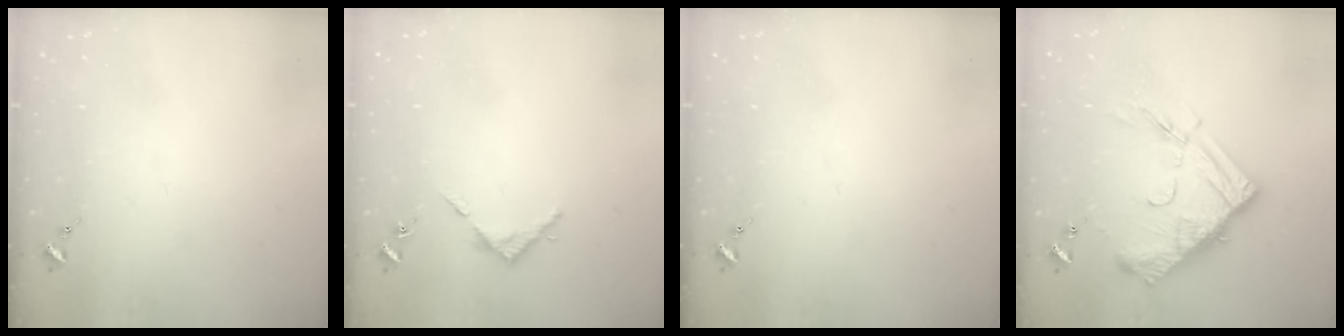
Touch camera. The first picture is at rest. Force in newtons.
{"total": 4.7, "press": 4.7, "slide": 0.2}
{"total": 0.0}
{"total": 16.6, "press": 16.6, "slide": 1.1}